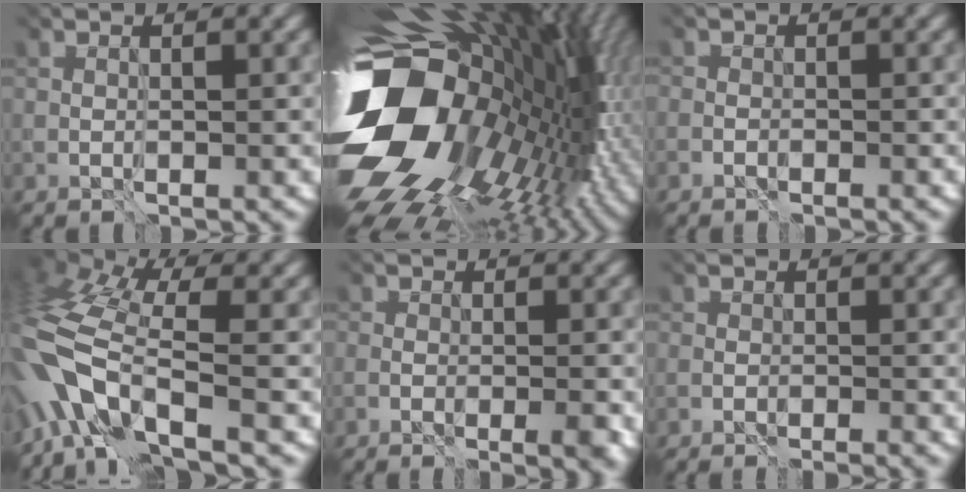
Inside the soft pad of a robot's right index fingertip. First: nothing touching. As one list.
[{"total": 19.2, "force": [-2.3, 13.3, 13.7], "torque": [-0.295, -0.047, -0.015]}, {"total": 0.9, "force": [-0.8, 0.4, -0.1], "torque": [-0.001, -0.003, -0.017]}, {"total": 9.6, "force": [-3.6, 4.3, 7.8], "torque": [-0.181, 0.007, -0.083]}, {"total": 2.5, "force": [-1.3, 1.2, 1.7], "torque": [-0.018, -0.006, -0.021]}, {"total": 0.8, "force": [-0.8, 0.1, 0.2], "torque": [-0.002, -0.005, -0.015]}]